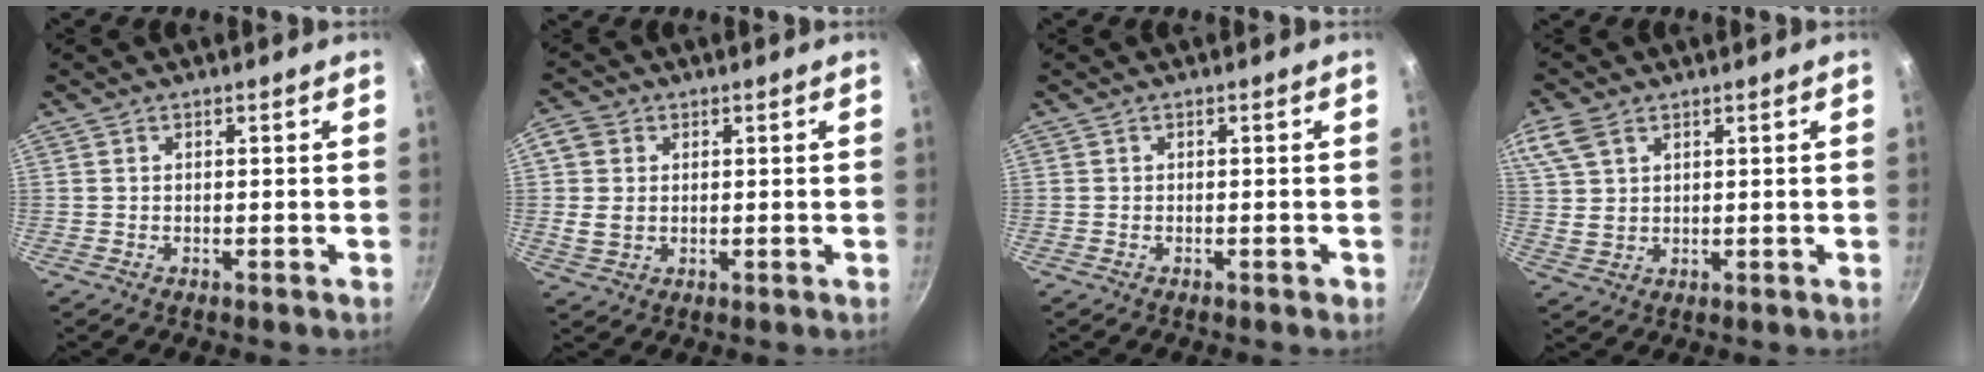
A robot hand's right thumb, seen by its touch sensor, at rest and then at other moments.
{"total": 5.7, "force": [0.7, 4.8, 3.0], "torque": [-0.044, -0.004, 0.008]}
{"total": 0.7, "force": [-0.4, 0.4, 0.5], "torque": [-0.006, 0.003, -0.006]}
{"total": 7.1, "force": [3.9, 4.4, 3.9], "torque": [-0.074, -0.002, 0.080]}